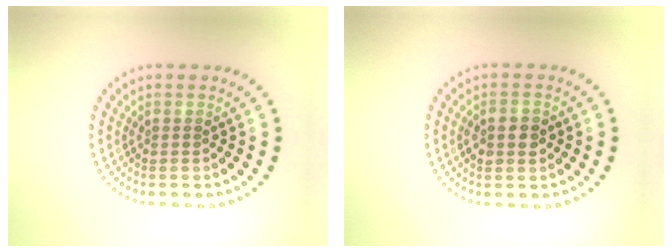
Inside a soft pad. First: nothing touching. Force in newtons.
{"total": 2.7, "press": 2.7, "slide": 0.1}